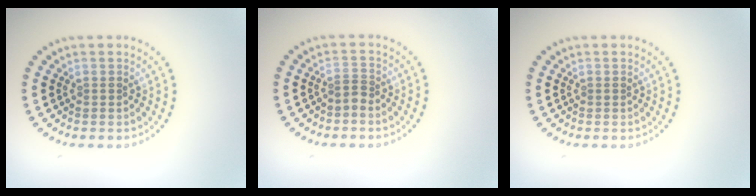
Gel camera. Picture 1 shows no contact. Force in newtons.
{"total": 1.1, "press": 0.7, "slide": 0.8}
{"total": 0.0}